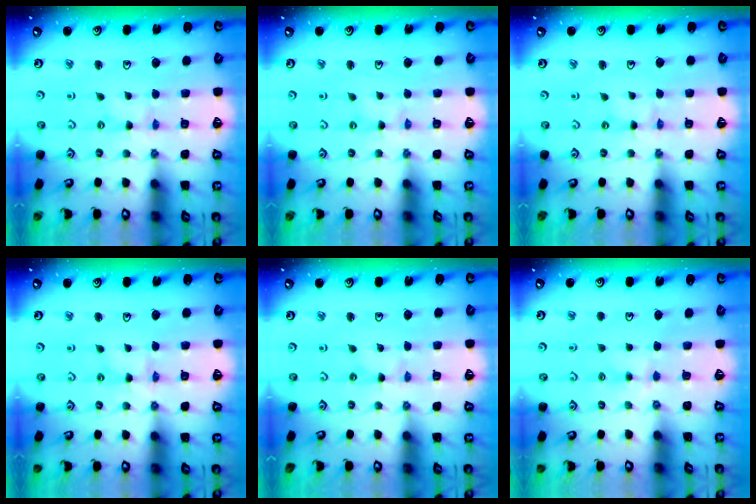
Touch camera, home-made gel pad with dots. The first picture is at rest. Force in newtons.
{"total": 0.0}
{"total": 0.0}
{"total": 1.7, "press": 1.7, "slide": 0.3}
{"total": 0.0}
{"total": 3.3, "press": 3.2, "slide": 0.5}